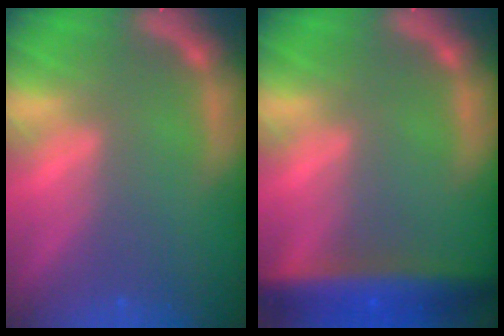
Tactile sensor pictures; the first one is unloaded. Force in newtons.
{"total": 6.9}